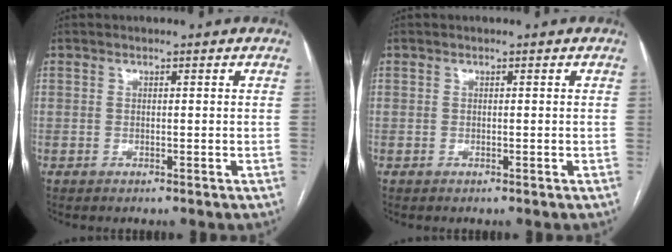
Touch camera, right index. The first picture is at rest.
{"total": 0.0}